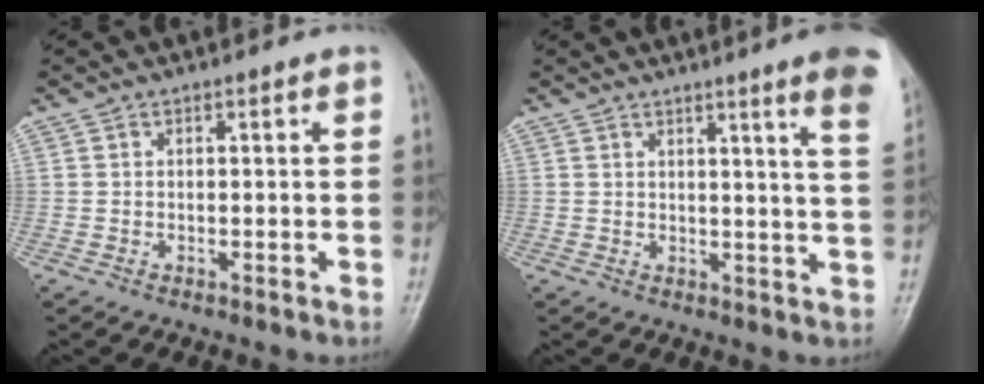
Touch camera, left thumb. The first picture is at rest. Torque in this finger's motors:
{"motor_torque": [2.28, 1.17, 1.41, -1.35, 0.03]}